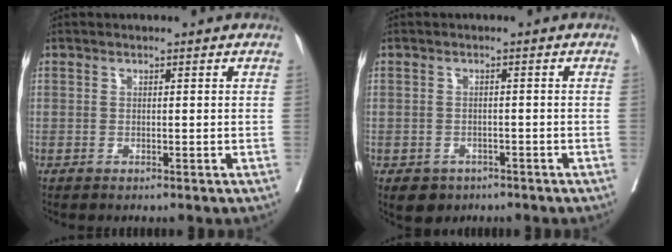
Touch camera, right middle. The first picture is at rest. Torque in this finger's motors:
{"motor_torque": [0.41, -0.36, -0.01, 0.00]}